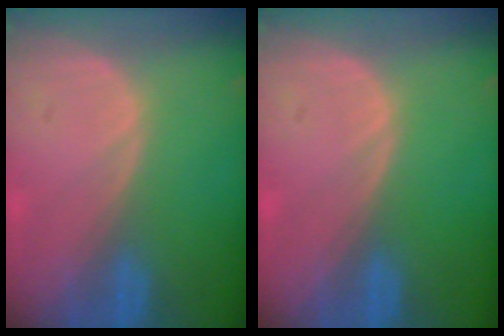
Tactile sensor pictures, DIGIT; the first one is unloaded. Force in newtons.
{"total": 0.0}